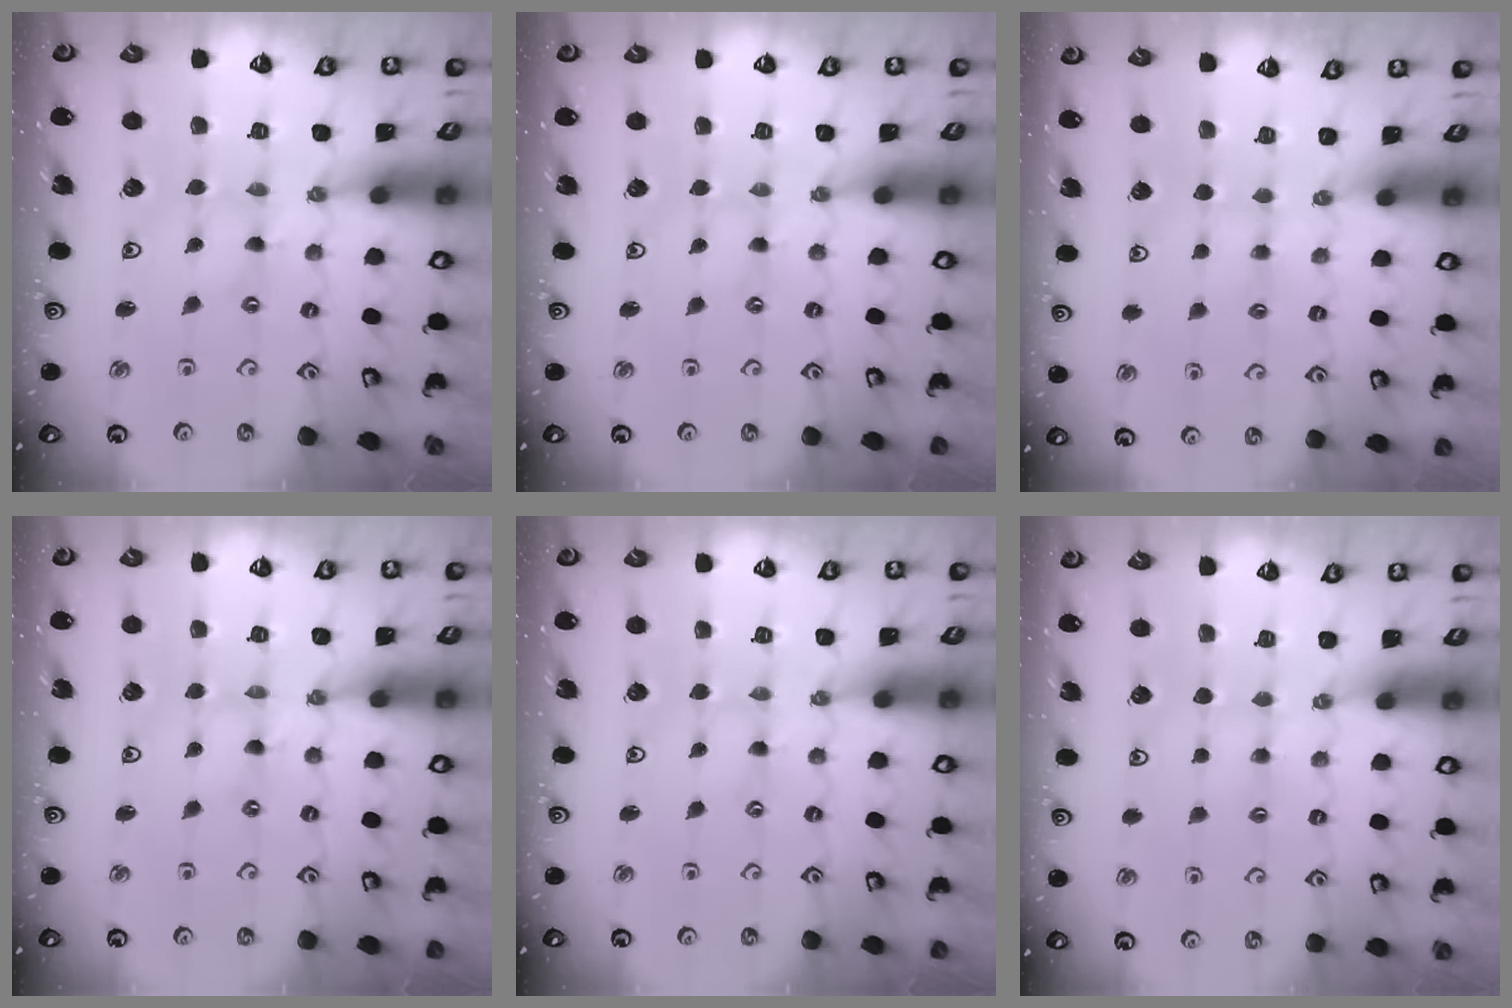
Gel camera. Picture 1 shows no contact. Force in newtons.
{"total": 0.0}
{"total": 2.8, "press": 2.7, "slide": 0.5}
{"total": 0.0}
{"total": 0.8, "press": 0.8, "slide": 0.1}
{"total": 3.6, "press": 3.6, "slide": 0.6}